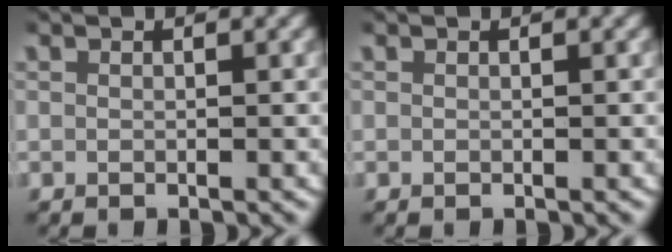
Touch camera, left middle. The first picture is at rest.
{"total": 0.0}